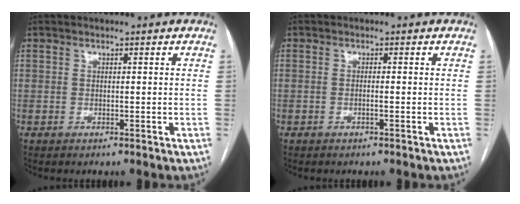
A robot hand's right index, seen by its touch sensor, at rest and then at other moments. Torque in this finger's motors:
{"motor_torque": [0.05, 0.05, 0.08, 0.01]}